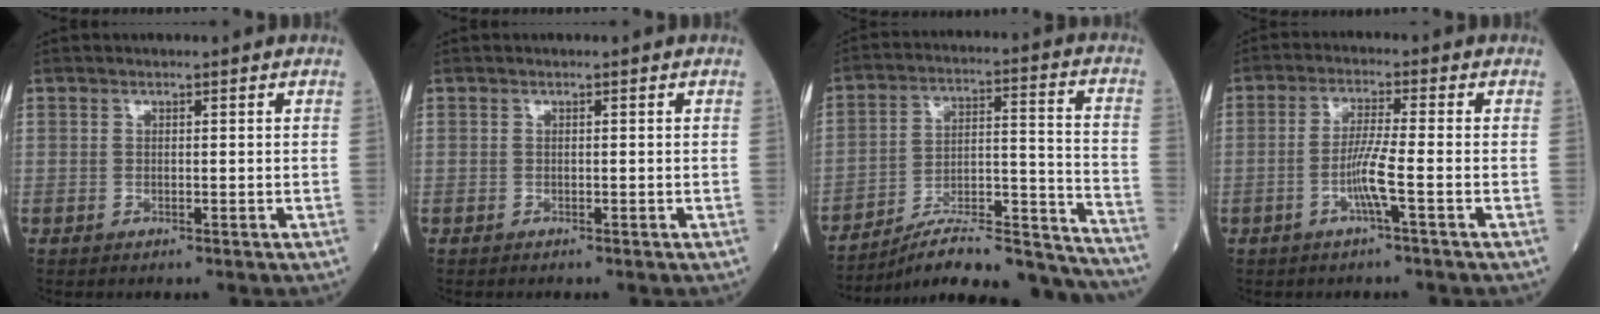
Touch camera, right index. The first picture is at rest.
{"total": 0.0}
{"total": 22.2, "force": [-20.9, 1.3, 7.4], "torque": [-0.075, 0.031, -0.310]}
{"total": 4.6, "force": [-1.6, -0.8, 4.2], "torque": [-0.088, 0.001, -0.031]}